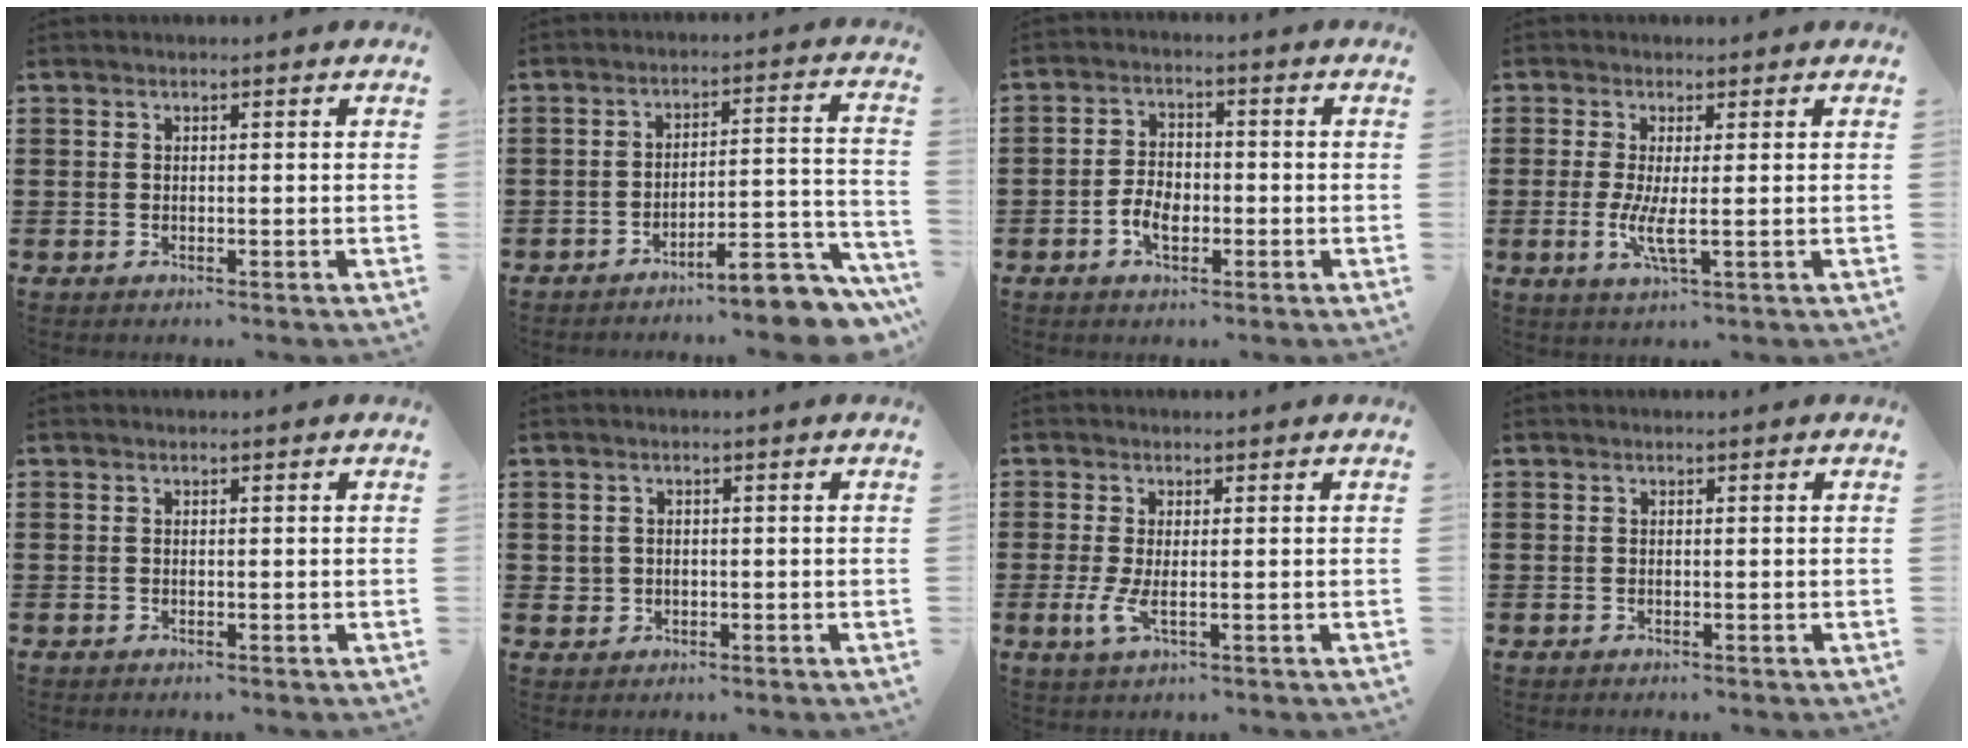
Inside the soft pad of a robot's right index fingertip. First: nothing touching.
{"total": 8.6, "force": [-7.1, 1.4, 4.5], "torque": [-0.057, 0.015, -0.130]}
{"total": 4.2, "force": [-1.7, 2.3, 3.0], "torque": [-0.063, -0.001, -0.033]}
{"total": 4.2, "force": [-0.2, 0.5, 4.2], "torque": [-0.084, -0.007, -0.006]}
{"total": 0.0}
{"total": 1.4, "force": [0.0, 1.4, 0.2], "torque": [-0.010, 0.006, -0.002]}
{"total": 3.1, "force": [-0.3, 0.7, 3.0], "torque": [-0.069, -0.009, -0.008]}
{"total": 0.0}